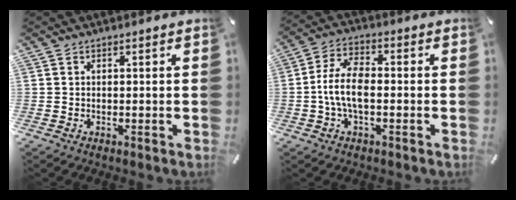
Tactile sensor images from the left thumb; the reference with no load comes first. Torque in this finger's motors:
{"motor_torque": [0.20, 0.36, 0.39, -0.25, 0.25]}